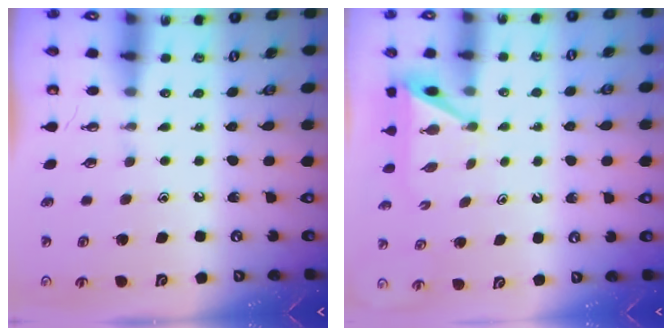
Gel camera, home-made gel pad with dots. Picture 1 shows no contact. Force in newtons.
{"total": 6.0, "press": 6.0, "slide": 0.2}